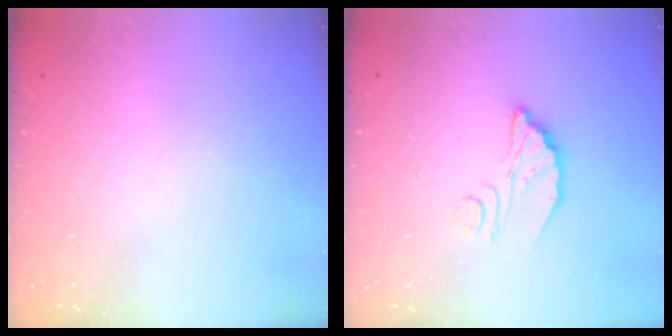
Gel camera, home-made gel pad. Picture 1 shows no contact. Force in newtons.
{"total": 5.9, "press": 5.9, "slide": 0.2}